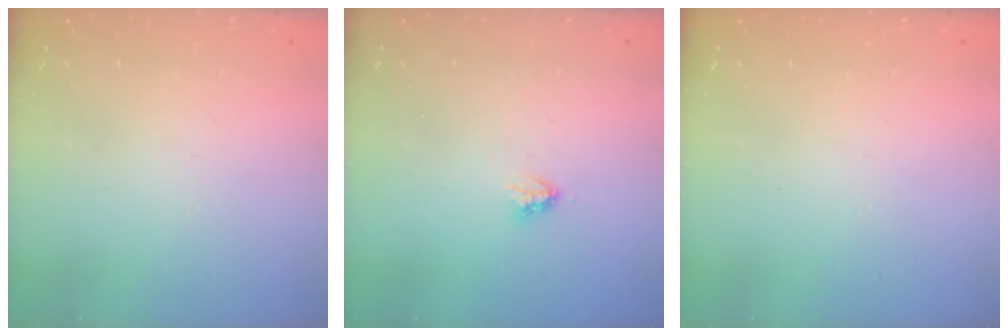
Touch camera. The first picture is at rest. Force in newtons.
{"total": 2.9, "press": 2.9, "slide": 0.5}
{"total": 0.0}